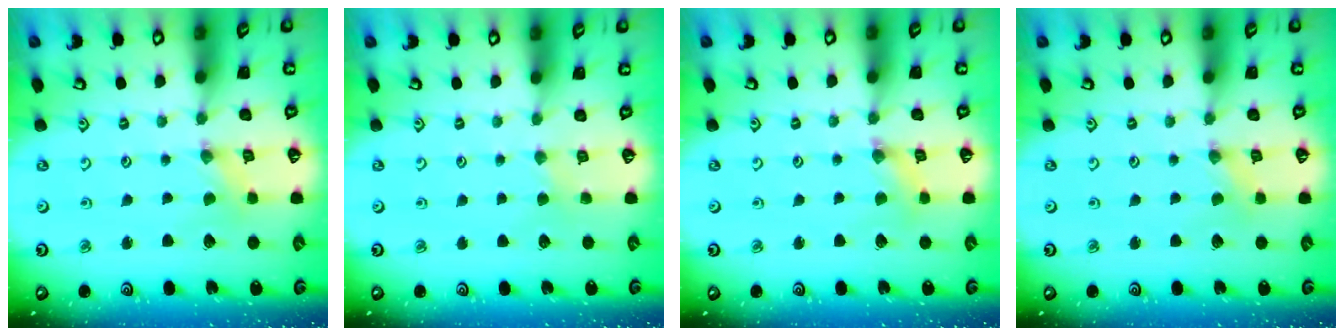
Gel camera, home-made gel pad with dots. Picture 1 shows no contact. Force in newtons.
{"total": 1.7, "press": 1.6, "slide": 0.4}
{"total": 1.7, "press": 1.7, "slide": 0.2}
{"total": 0.0}